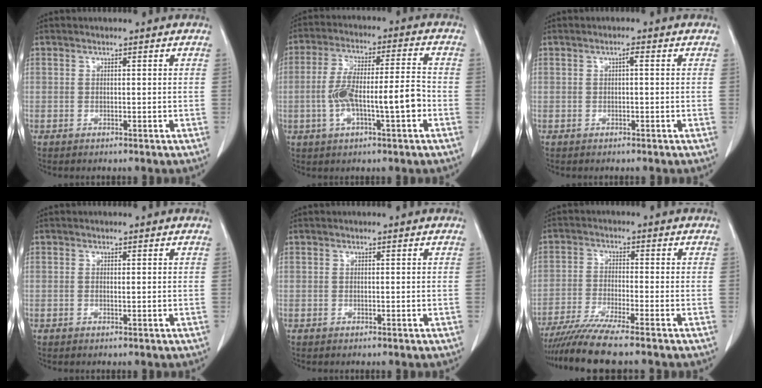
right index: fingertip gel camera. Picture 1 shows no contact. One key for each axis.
{"total": 10.3, "fx": -2.5, "fy": 2.0, "fz": 9.8, "tx": -0.185, "ty": 0.023, "tz": -0.038}
{"total": 0.9, "fx": 0.1, "fy": 0.1, "fz": 0.9, "tx": -0.016, "ty": 0.003, "tz": 0.001}
{"total": 0.0}
{"total": 0.0}
{"total": 7.9, "fx": -6.6, "fy": -1.2, "fz": 4.1, "tx": -0.065, "ty": -0.025, "tz": -0.115}